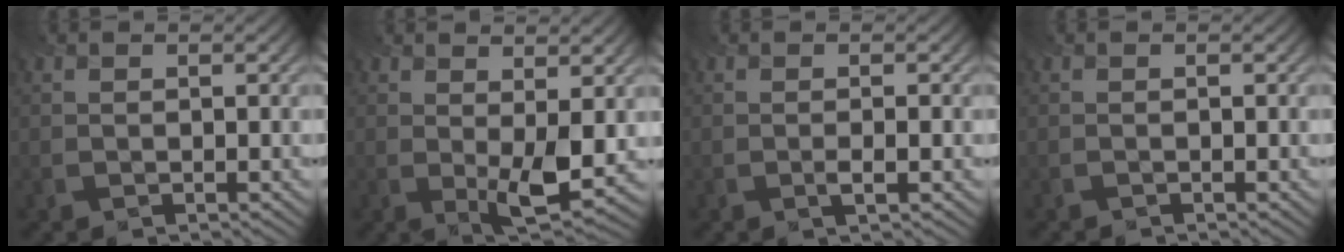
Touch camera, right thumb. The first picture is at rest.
{"total": 5.7, "force": [0.2, 2.0, 5.3], "torque": [-0.098, -0.016, 0.012]}
{"total": 1.3, "force": [-0.3, 0.3, 1.2], "torque": [-0.023, -0.002, -0.004]}
{"total": 0.0}